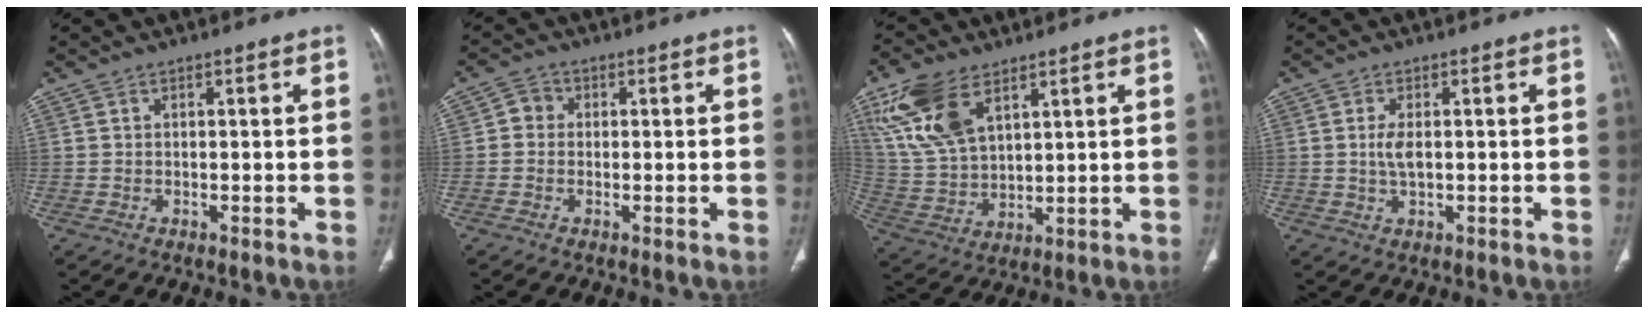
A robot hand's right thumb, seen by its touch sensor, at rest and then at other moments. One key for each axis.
{"total": 2.7, "fx": 0.0, "fy": 2.5, "fz": 1.1, "tx": -0.004, "ty": 0.007, "tz": -0.009}
{"total": 13.7, "fx": 7.3, "fy": 7.2, "fz": 9.1, "tx": -0.180, "ty": -0.016, "tz": 0.153}
{"total": 3.2, "fx": 0.2, "fy": 1.6, "fz": 2.8, "tx": -0.061, "ty": -0.002, "tz": 0.004}